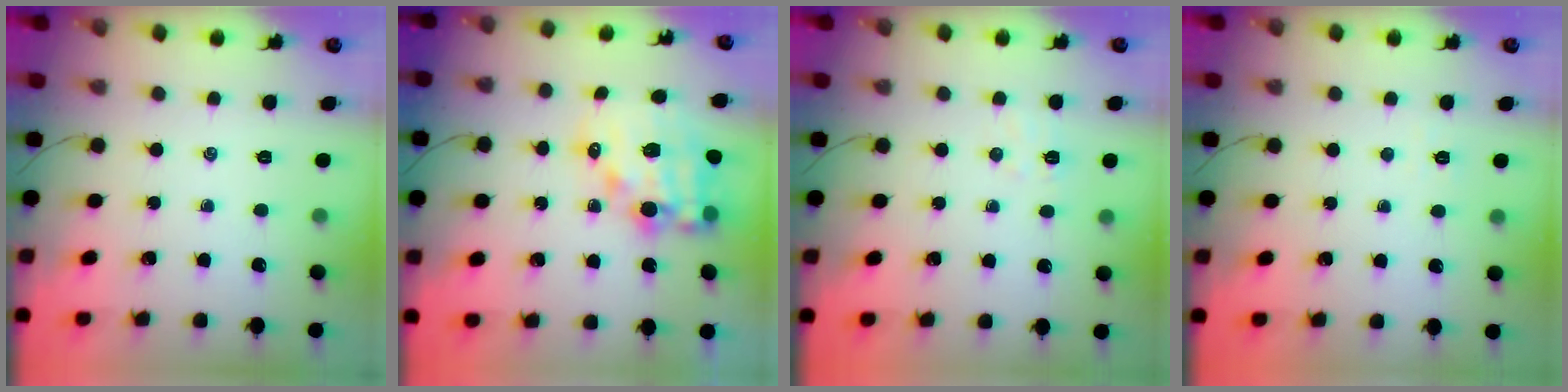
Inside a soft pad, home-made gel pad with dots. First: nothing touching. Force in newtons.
{"total": 13.3, "press": 12.9, "slide": 3.2}
{"total": 4.0, "press": 3.9, "slide": 1.0}
{"total": 2.4, "press": 2.3, "slide": 0.5}